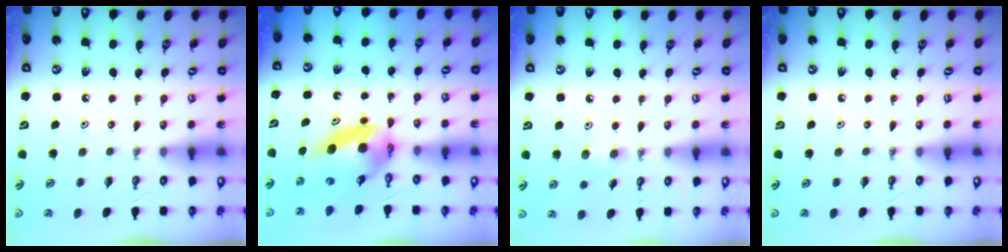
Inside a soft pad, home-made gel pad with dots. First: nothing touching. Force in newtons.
{"total": 6.9, "press": 6.9, "slide": 0.6}
{"total": 5.9, "press": 5.7, "slide": 1.3}
{"total": 0.0}